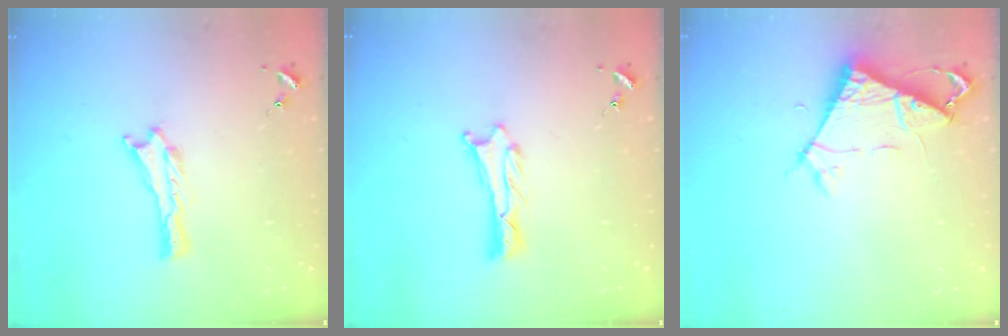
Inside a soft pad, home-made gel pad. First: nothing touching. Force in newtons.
{"total": 1.2, "press": 1.2, "slide": 0.0}
{"total": 6.9, "press": 6.8, "slide": 0.7}